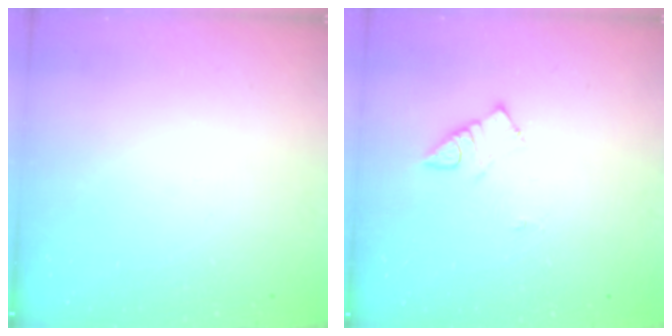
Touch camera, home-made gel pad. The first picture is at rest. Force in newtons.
{"total": 3.4, "press": 3.4, "slide": 0.5}